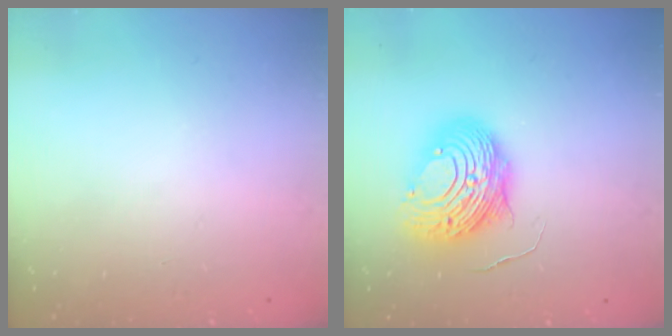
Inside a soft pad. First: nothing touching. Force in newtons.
{"total": 12.7, "press": 12.7, "slide": 1.3}